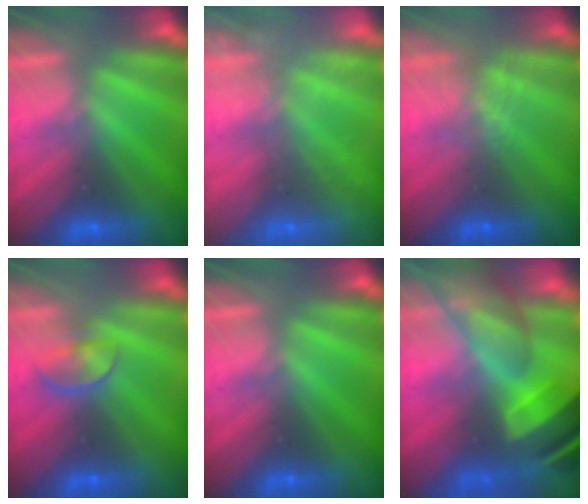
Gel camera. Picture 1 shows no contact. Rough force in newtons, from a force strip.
{"total": 2.4}
{"total": 1.6}
{"total": 2.3}
{"total": 0.0}
{"total": 7.2}